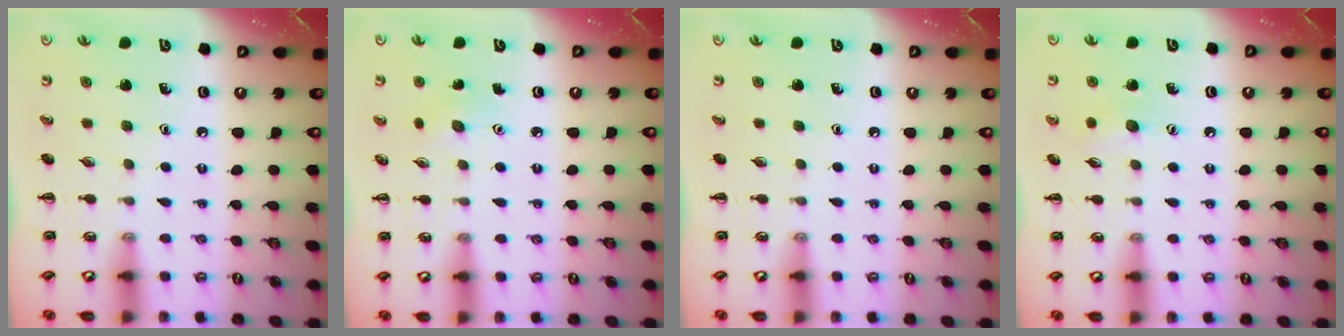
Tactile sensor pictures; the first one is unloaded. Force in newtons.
{"total": 3.2, "press": 3.1, "slide": 1.0}
{"total": 0.0}
{"total": 5.6, "press": 5.4, "slide": 1.3}